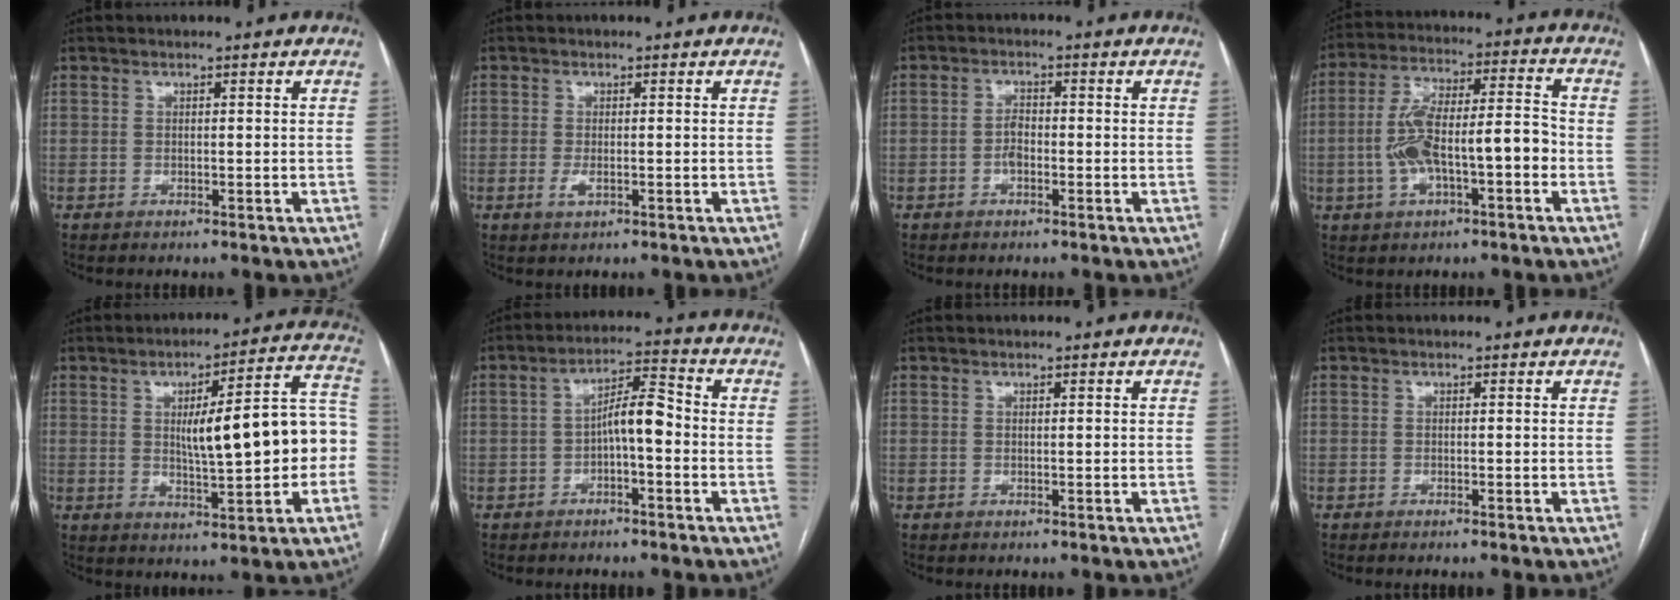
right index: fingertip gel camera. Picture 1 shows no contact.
{"total": 1.7, "force": [-0.6, 0.7, 1.5], "torque": [-0.028, -0.001, -0.008]}
{"total": 2.1, "force": [-0.8, 1.0, 1.7], "torque": [-0.031, 0.004, -0.015]}
{"total": 12.5, "force": [-2.7, 3.5, 11.7], "torque": [-0.219, 0.031, -0.042]}
{"total": 14.8, "force": [-0.5, 3.0, 14.5], "torque": [-0.191, 0.038, 0.001]}
{"total": 6.1, "force": [-1.2, 1.6, 5.8], "torque": [-0.100, 0.025, -0.021]}
{"total": 0.0}
{"total": 0.8, "force": [-0.6, -0.2, 0.4], "torque": [-0.008, 0.001, -0.011]}